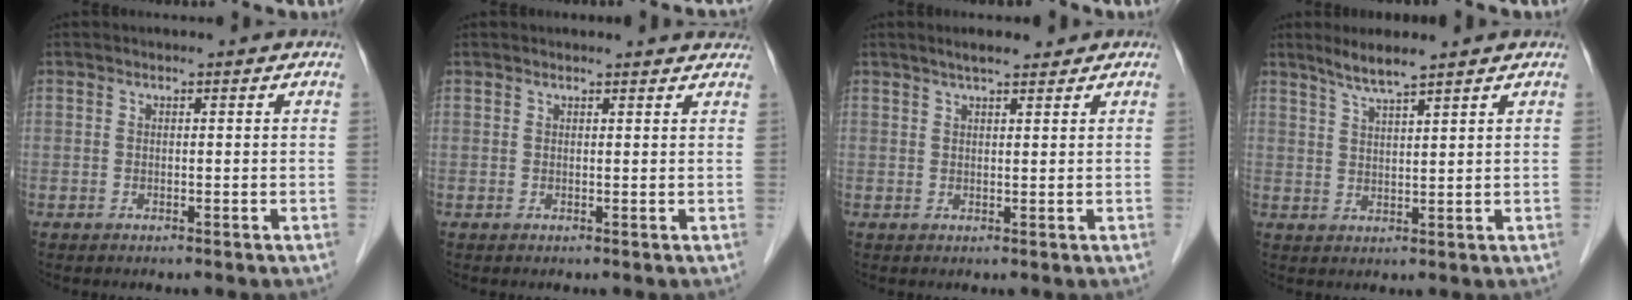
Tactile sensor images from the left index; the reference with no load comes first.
{"total": 2.3, "force": [2.3, 0.3, 0.1], "torque": [-0.009, 0.003, 0.018]}
{"total": 3.6, "force": [2.8, 0.8, 2.1], "torque": [-0.037, 0.011, 0.046]}
{"total": 4.3, "force": [3.5, -0.5, 2.5], "torque": [-0.054, 0.000, 0.069]}